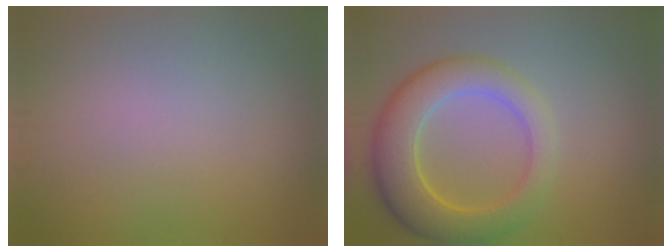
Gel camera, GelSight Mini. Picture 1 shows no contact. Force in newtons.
{"total": 6.9, "press": 6.8, "slide": 0.5}